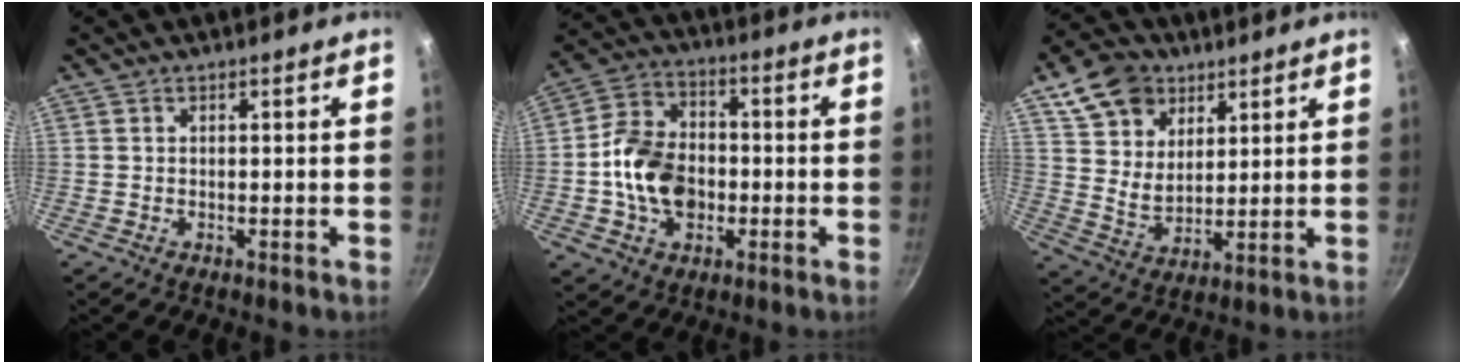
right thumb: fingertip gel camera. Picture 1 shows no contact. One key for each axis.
{"total": 12.8, "fx": -2.0, "fy": 9.3, "fz": 8.6, "tx": -0.132, "ty": 0.025, "tz": -0.045}
{"total": 12.6, "fx": 6.9, "fy": 8.8, "fz": 5.9, "tx": -0.083, "ty": -0.018, "tz": 0.128}